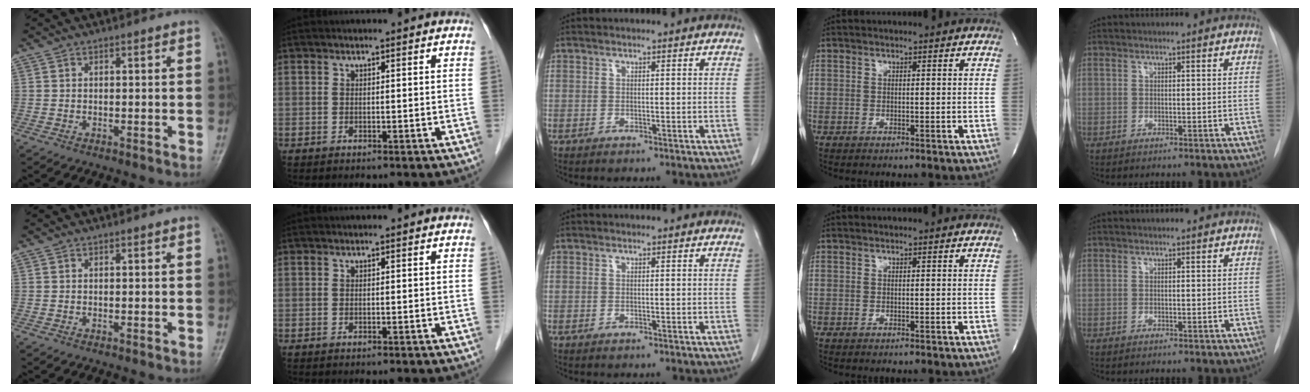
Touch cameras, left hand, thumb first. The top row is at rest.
{}